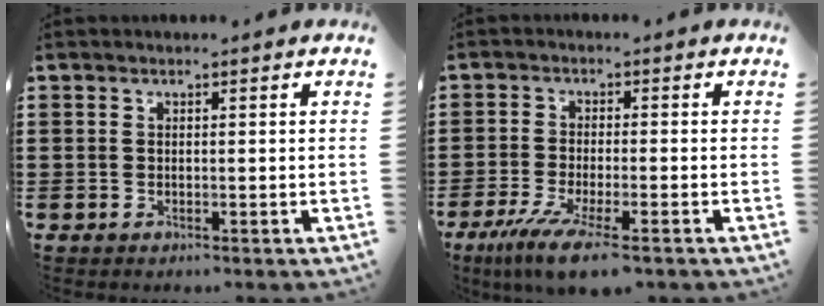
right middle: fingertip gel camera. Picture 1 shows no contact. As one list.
[{"total": 7.0, "force": [-4.9, 0.9, 5.0], "torque": [-0.106, -0.020, -0.089]}]